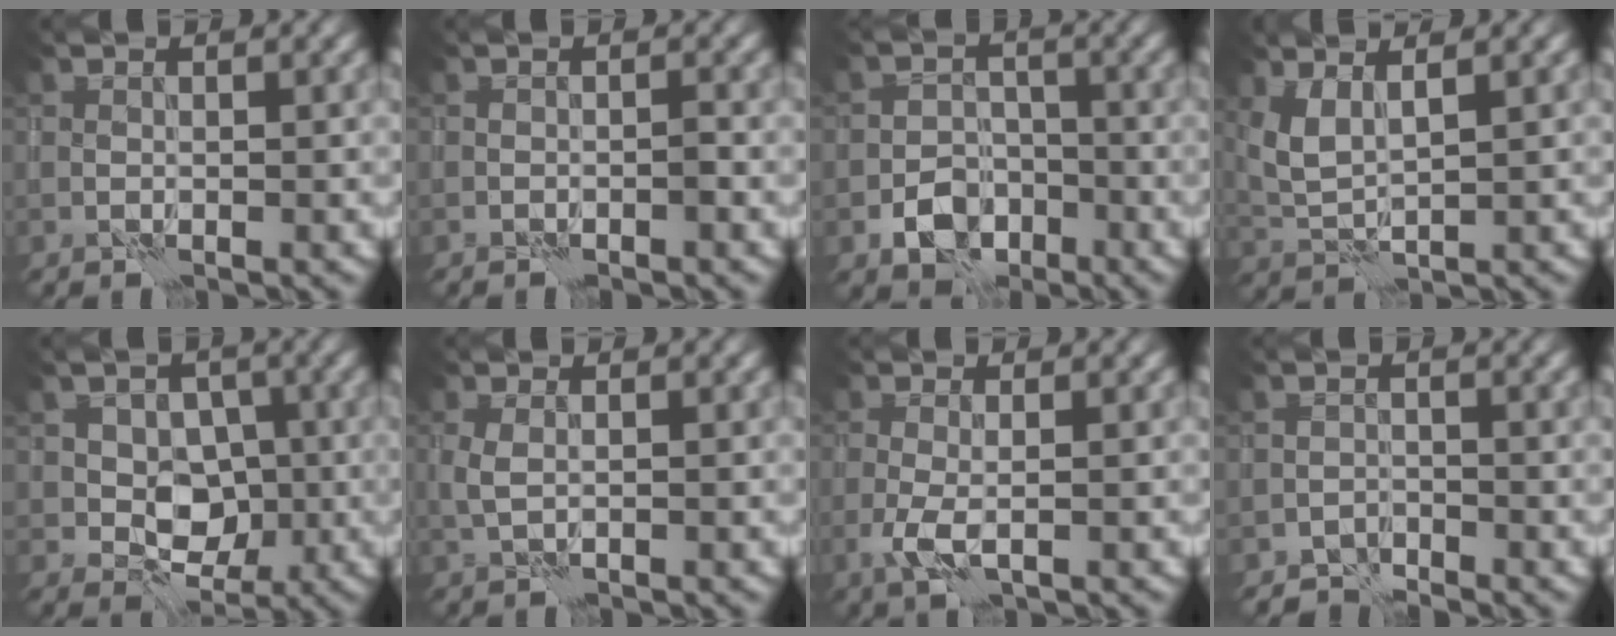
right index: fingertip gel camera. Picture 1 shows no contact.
{"total": 0.6, "force": [-0.6, 0.1, 0.1], "torque": [0.002, 0.005, -0.012]}
{"total": 3.6, "force": [-1.9, 2.7, 1.5], "torque": [-0.017, -0.002, -0.036]}
{"total": 2.9, "force": [1.7, 1.1, 2.1], "torque": [-0.053, -0.003, 0.037]}
{"total": 4.1, "force": [-0.1, 3.3, 2.4], "torque": [-0.023, -0.001, -0.002]}
{"total": 1.2, "force": [0.3, 0.7, 1.0], "torque": [-0.022, 0.000, 0.006]}
{"total": 2.3, "force": [-0.6, 0.9, 2.0], "torque": [-0.047, -0.006, -0.015]}
{"total": 1.5, "force": [-1.4, 0.3, -0.5], "torque": [0.017, 0.005, -0.031]}